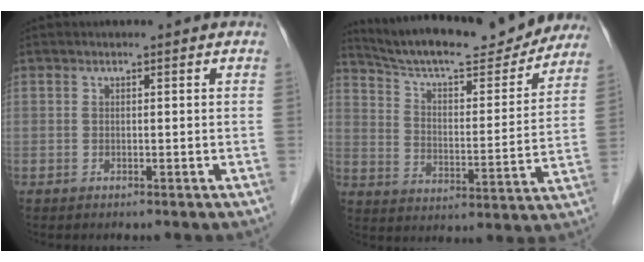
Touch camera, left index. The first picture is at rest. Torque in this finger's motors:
{"motor_torque": [0.52, -0.62, 0.24, 0.07]}